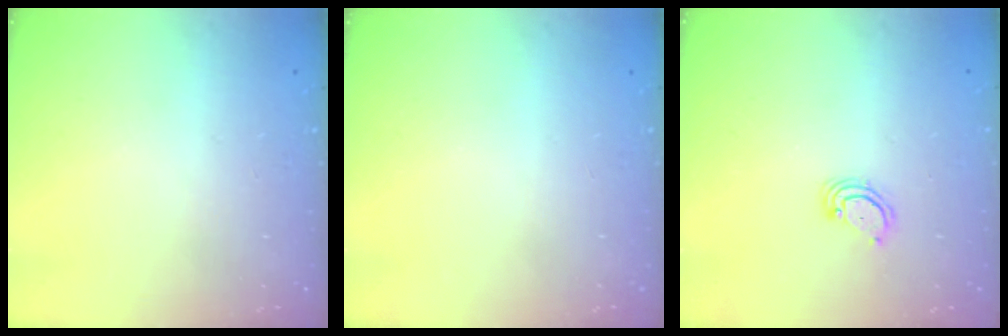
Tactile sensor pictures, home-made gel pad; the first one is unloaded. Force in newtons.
{"total": 0.0}
{"total": 2.9, "press": 2.9, "slide": 0.3}